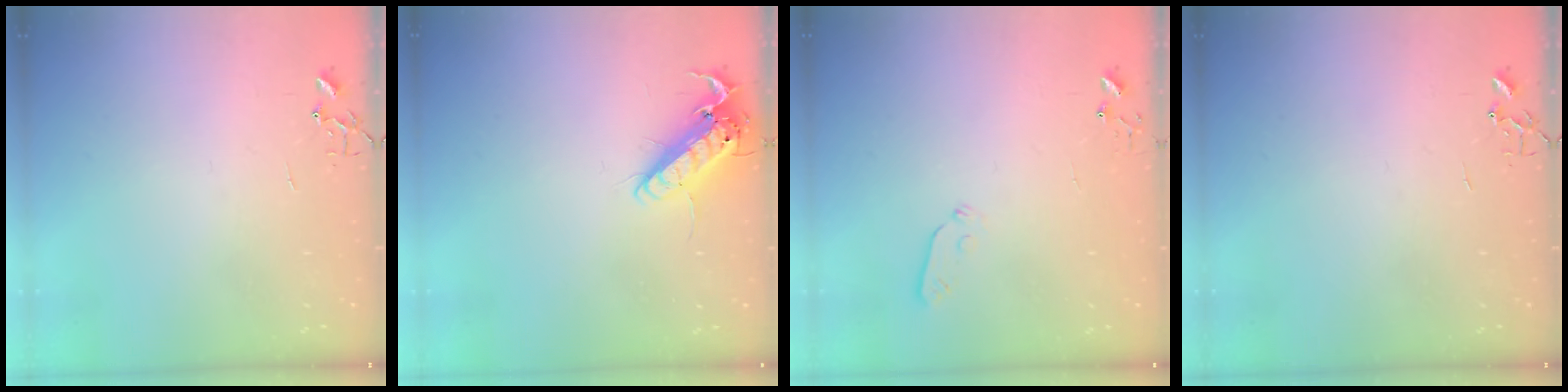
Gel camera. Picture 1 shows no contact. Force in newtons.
{"total": 13.8, "press": 13.6, "slide": 2.3}
{"total": 3.9, "press": 3.8, "slide": 0.8}
{"total": 0.0}